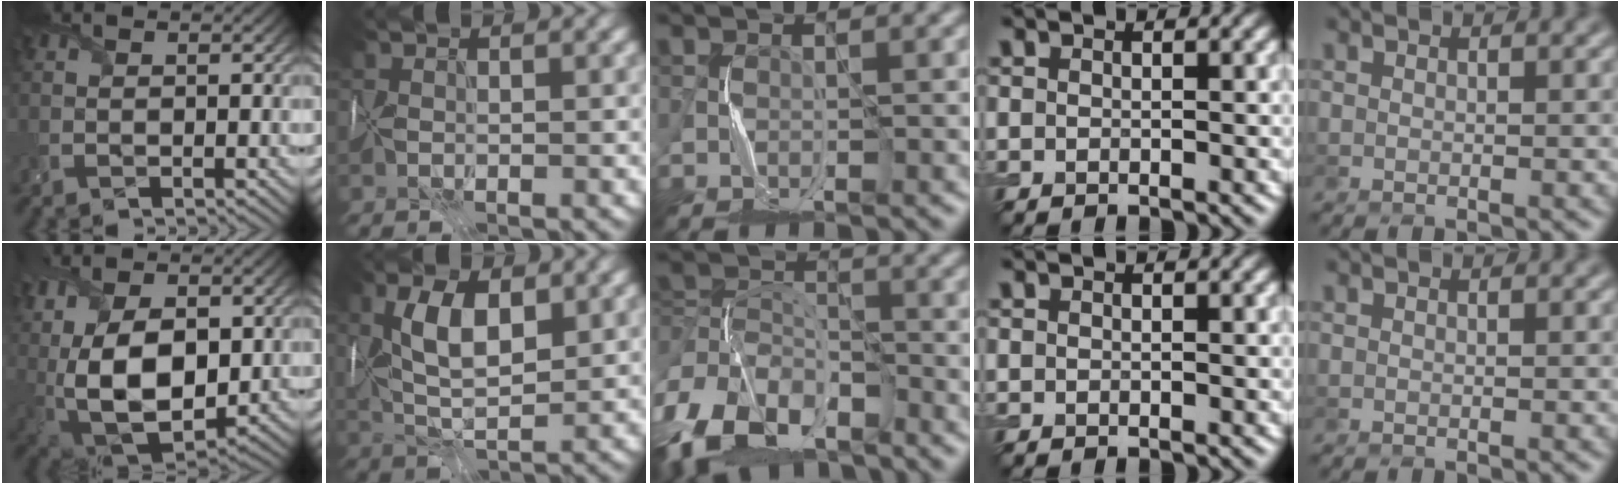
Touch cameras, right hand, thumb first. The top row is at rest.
{"thumb": {"total": 17.5, "force": [1.3, 10.6, 13.8], "torque": [-0.282, -0.017, 0.041]}, "index": {"total": 6.3, "force": [1.9, 2.8, 5.3], "torque": [-0.105, 0.008, 0.034]}, "middle": {"total": 10.3, "force": [-6.3, 6.0, 5.6], "torque": [-0.119, 0.001, -0.138]}}